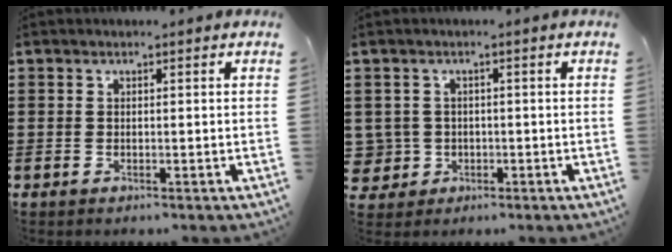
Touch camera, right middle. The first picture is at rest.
{"total": 0.6, "force": [-0.1, 0.6, 0.1], "torque": [-0.003, 0.005, -0.002]}